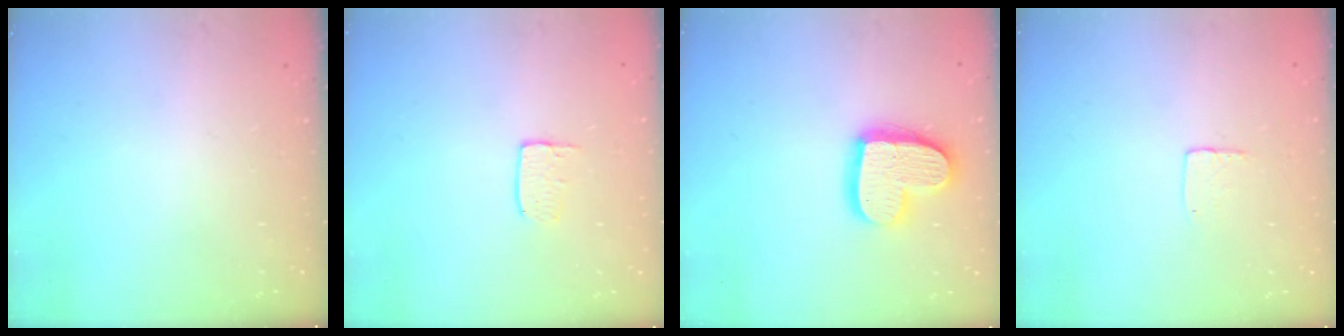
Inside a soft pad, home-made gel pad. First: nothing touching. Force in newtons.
{"total": 4.3, "press": 4.3, "slide": 0.3}
{"total": 16.2, "press": 16.1, "slide": 1.3}
{"total": 3.9, "press": 3.9, "slide": 0.3}